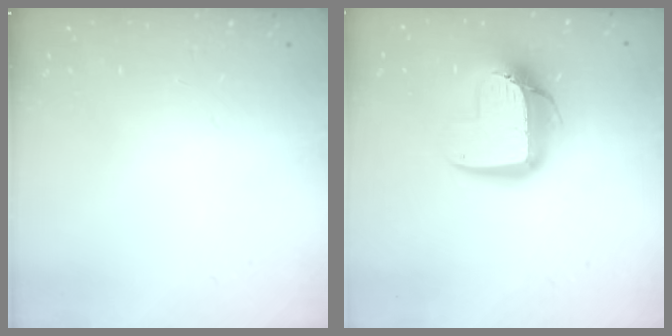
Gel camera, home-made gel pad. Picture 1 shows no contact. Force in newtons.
{"total": 13.7, "press": 13.7, "slide": 1.2}